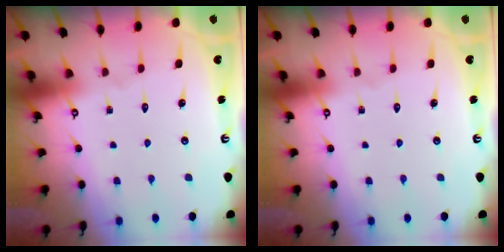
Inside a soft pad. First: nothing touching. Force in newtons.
{"total": 0.0}